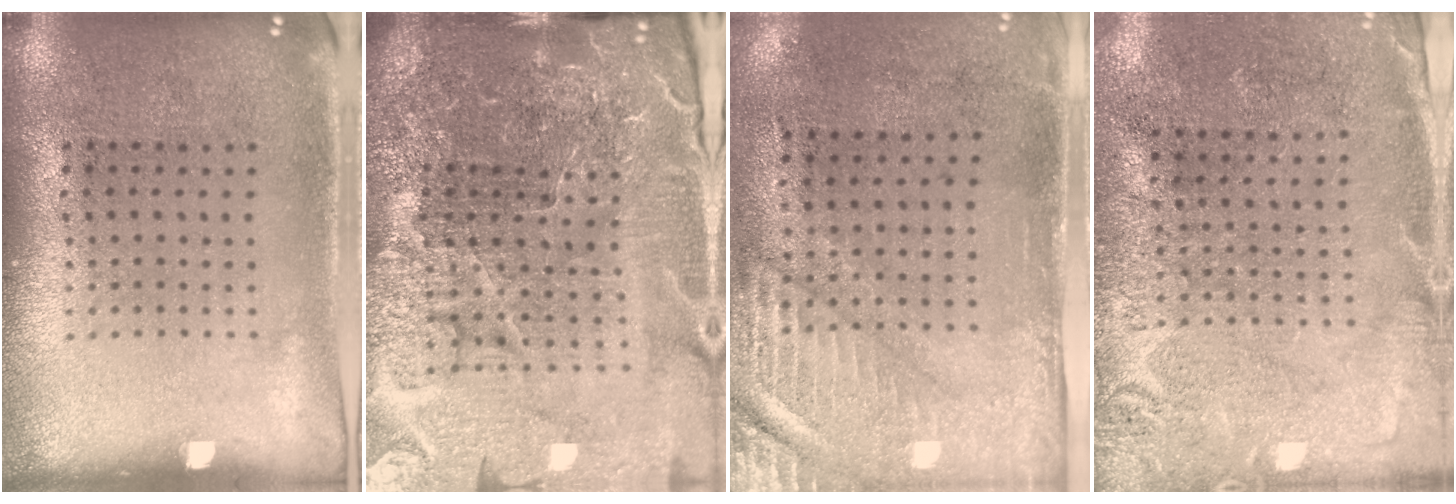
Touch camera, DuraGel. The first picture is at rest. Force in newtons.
{"total": 6.4, "press": 5.7, "slide": 2.9}
{"total": 2.8, "press": 2.4, "slide": 1.4}
{"total": 2.7, "press": 2.7, "slide": 0.7}